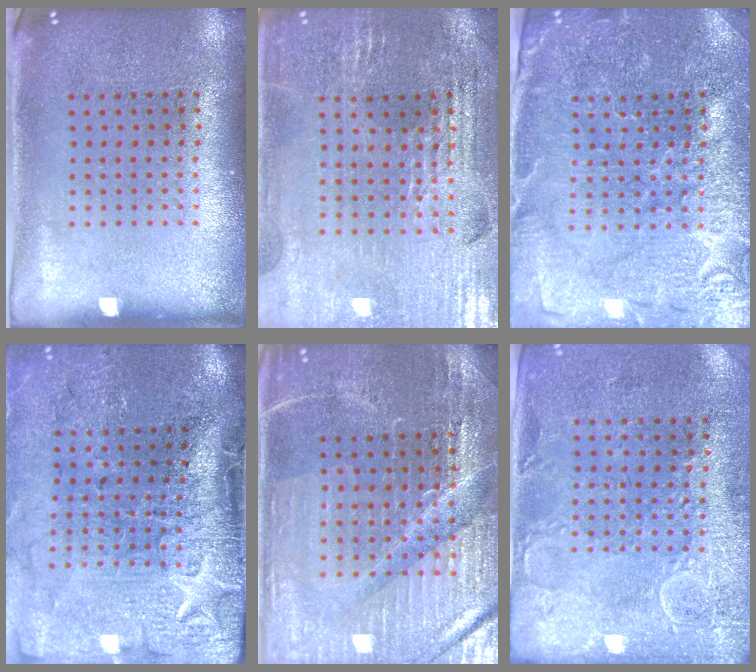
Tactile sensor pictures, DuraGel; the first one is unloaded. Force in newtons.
{"total": 2.9, "press": 2.8, "slide": 0.5}
{"total": 3.8, "press": 3.7, "slide": 1.0}
{"total": 4.6, "press": 3.7, "slide": 2.7}
{"total": 3.8, "press": 3.8, "slide": 0.7}
{"total": 2.7, "press": 2.4, "slide": 1.2}